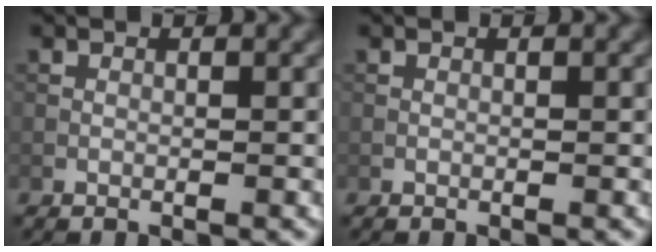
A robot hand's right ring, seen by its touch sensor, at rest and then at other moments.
{"total": 0.0}